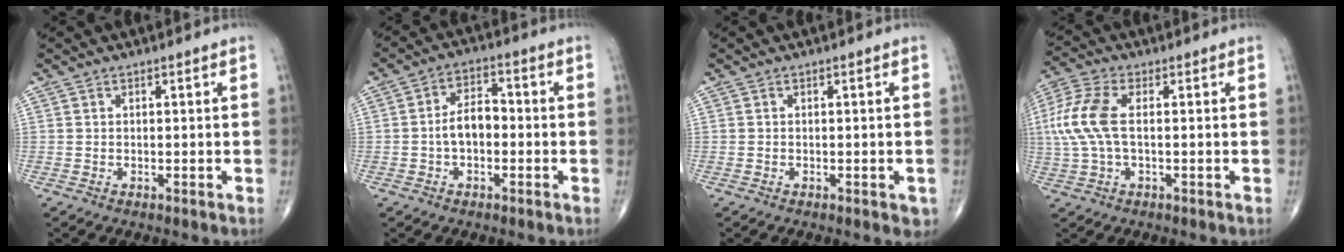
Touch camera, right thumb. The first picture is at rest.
{"total": 8.0, "force": [-1.0, 4.9, 6.2], "torque": [-0.102, 0.031, -0.027]}
{"total": 2.1, "force": [-0.9, 1.0, 1.6], "torque": [-0.008, 0.000, -0.011]}
{"total": 9.9, "force": [0.7, 4.7, 8.7], "torque": [-0.224, 0.018, 0.011]}